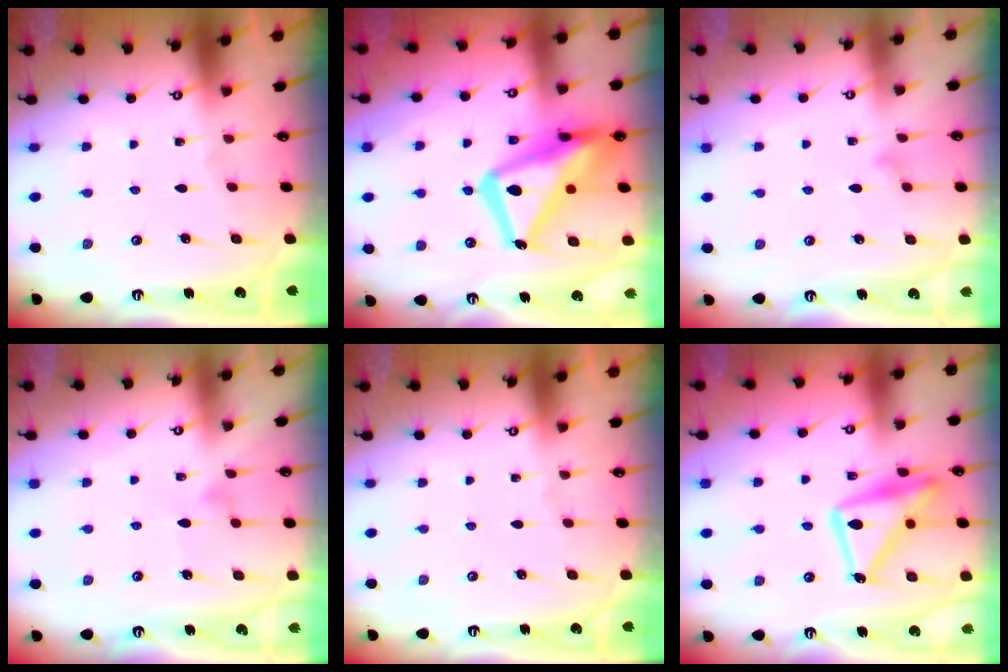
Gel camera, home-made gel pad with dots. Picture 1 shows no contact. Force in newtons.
{"total": 20.3, "press": 20.2, "slide": 1.8}
{"total": 8.9, "press": 8.9, "slide": 0.5}
{"total": 6.6, "press": 6.6, "slide": 0.4}
{"total": 0.0}
{"total": 17.7, "press": 17.6, "slide": 1.3}